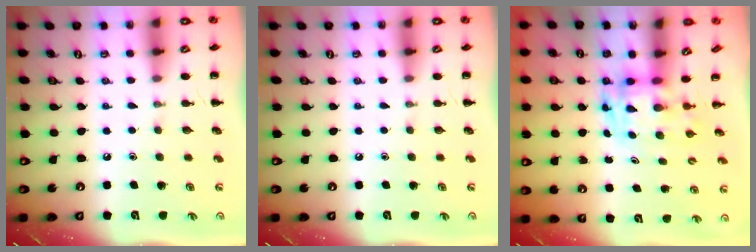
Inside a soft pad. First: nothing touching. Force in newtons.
{"total": 0.0}
{"total": 3.4, "press": 3.3, "slide": 0.6}